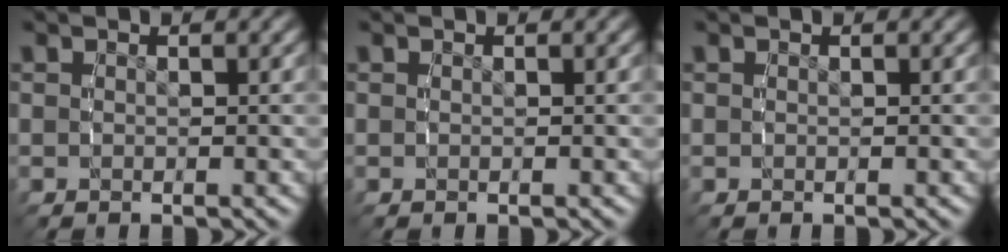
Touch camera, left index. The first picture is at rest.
{"total": 0.0}
{"total": 0.0}